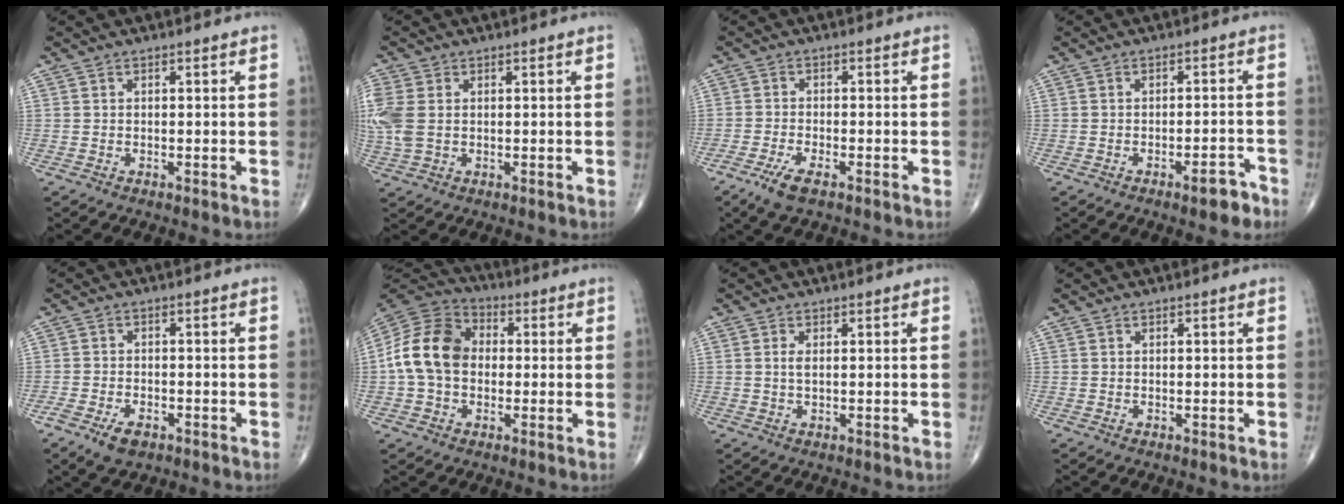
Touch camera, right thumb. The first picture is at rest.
{"total": 7.3, "force": [0.6, 5.0, 5.3], "torque": [-0.153, 0.008, 0.019]}
{"total": 4.4, "force": [-2.8, 1.3, 3.1], "torque": [-0.072, 0.003, -0.052]}
{"total": 4.1, "force": [-2.8, 1.3, 2.8], "torque": [-0.031, 0.020, -0.036]}
{"total": 5.0, "force": [-3.1, 2.6, 2.9], "torque": [-0.053, 0.009, -0.052]}
{"total": 13.5, "force": [-0.2, 10.3, 8.8], "torque": [-0.155, 0.035, -0.013]}
{"total": 1.5, "force": [0.2, 0.6, 1.4], "torque": [-0.033, -0.002, 0.005]}
{"total": 0.0}